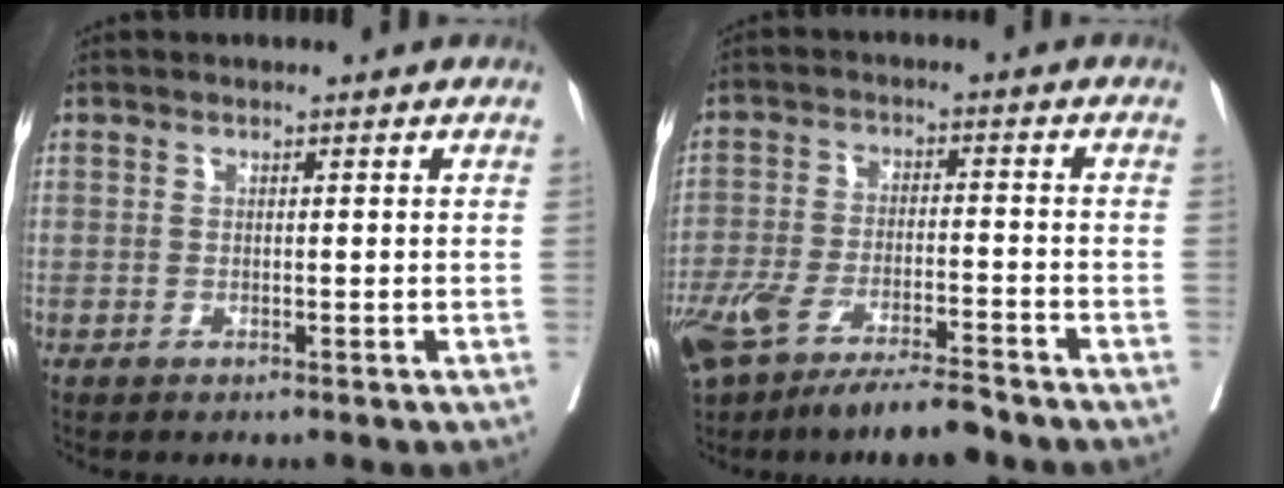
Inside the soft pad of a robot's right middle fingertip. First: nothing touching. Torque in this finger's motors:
{"motor_torque": [1.09, -1.04, 0.25, 0.19]}